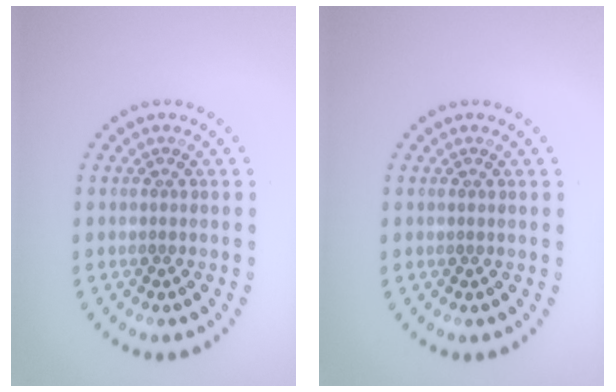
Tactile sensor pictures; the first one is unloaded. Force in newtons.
{"total": 0.0}